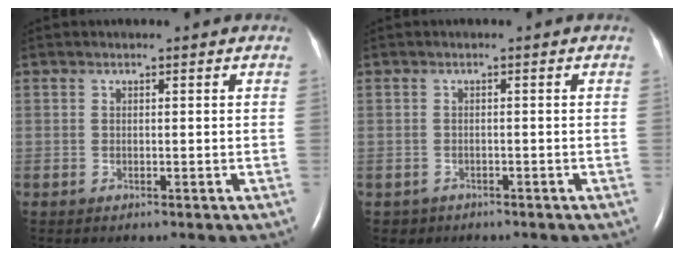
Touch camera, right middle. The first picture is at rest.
{"total": 1.6, "force": [-1.1, 1.2, -0.2], "torque": [-0.008, 0.005, -0.015]}